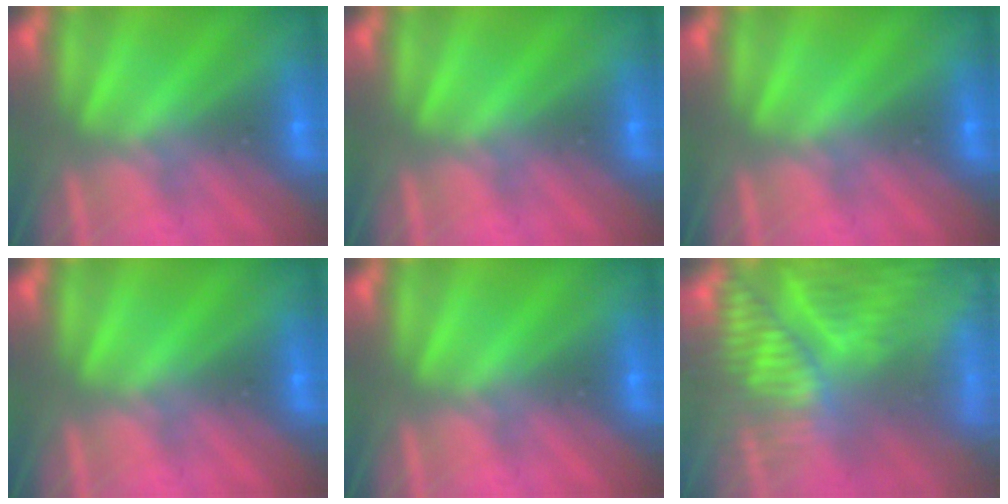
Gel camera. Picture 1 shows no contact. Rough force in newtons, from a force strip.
{"total": 0.0}
{"total": 0.0}
{"total": 0.0}
{"total": 0.0}
{"total": 7.3}